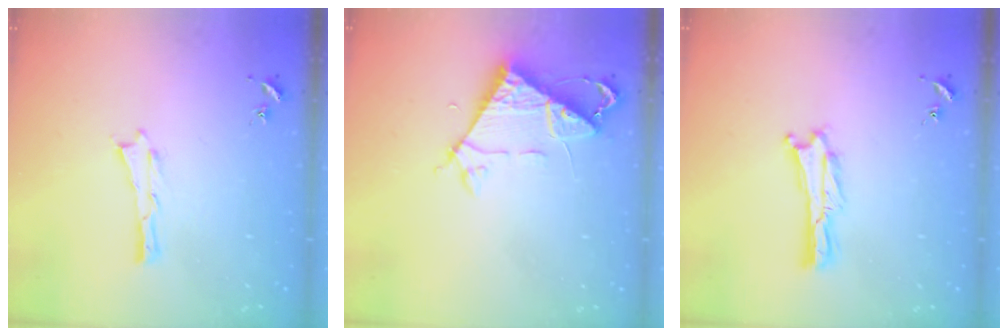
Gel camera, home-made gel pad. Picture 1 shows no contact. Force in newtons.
{"total": 7.1, "press": 7.0, "slide": 0.5}
{"total": 0.0}